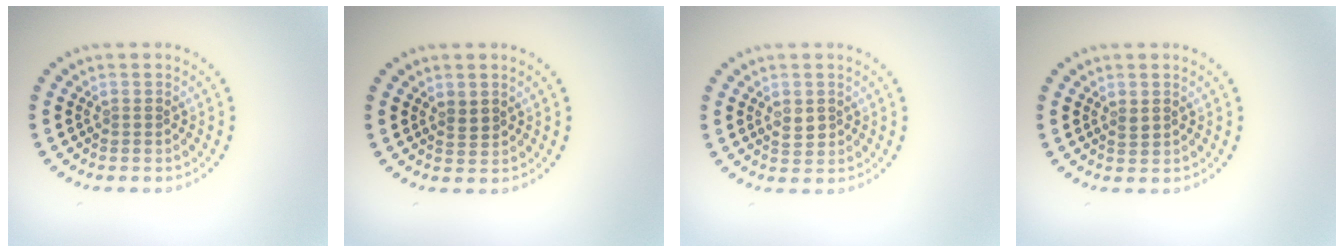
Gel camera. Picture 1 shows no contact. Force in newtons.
{"total": 1.1, "press": 1.0, "slide": 0.5}
{"total": 1.4, "press": 1.4, "slide": 0.3}
{"total": 0.8, "press": 0.7, "slide": 0.3}